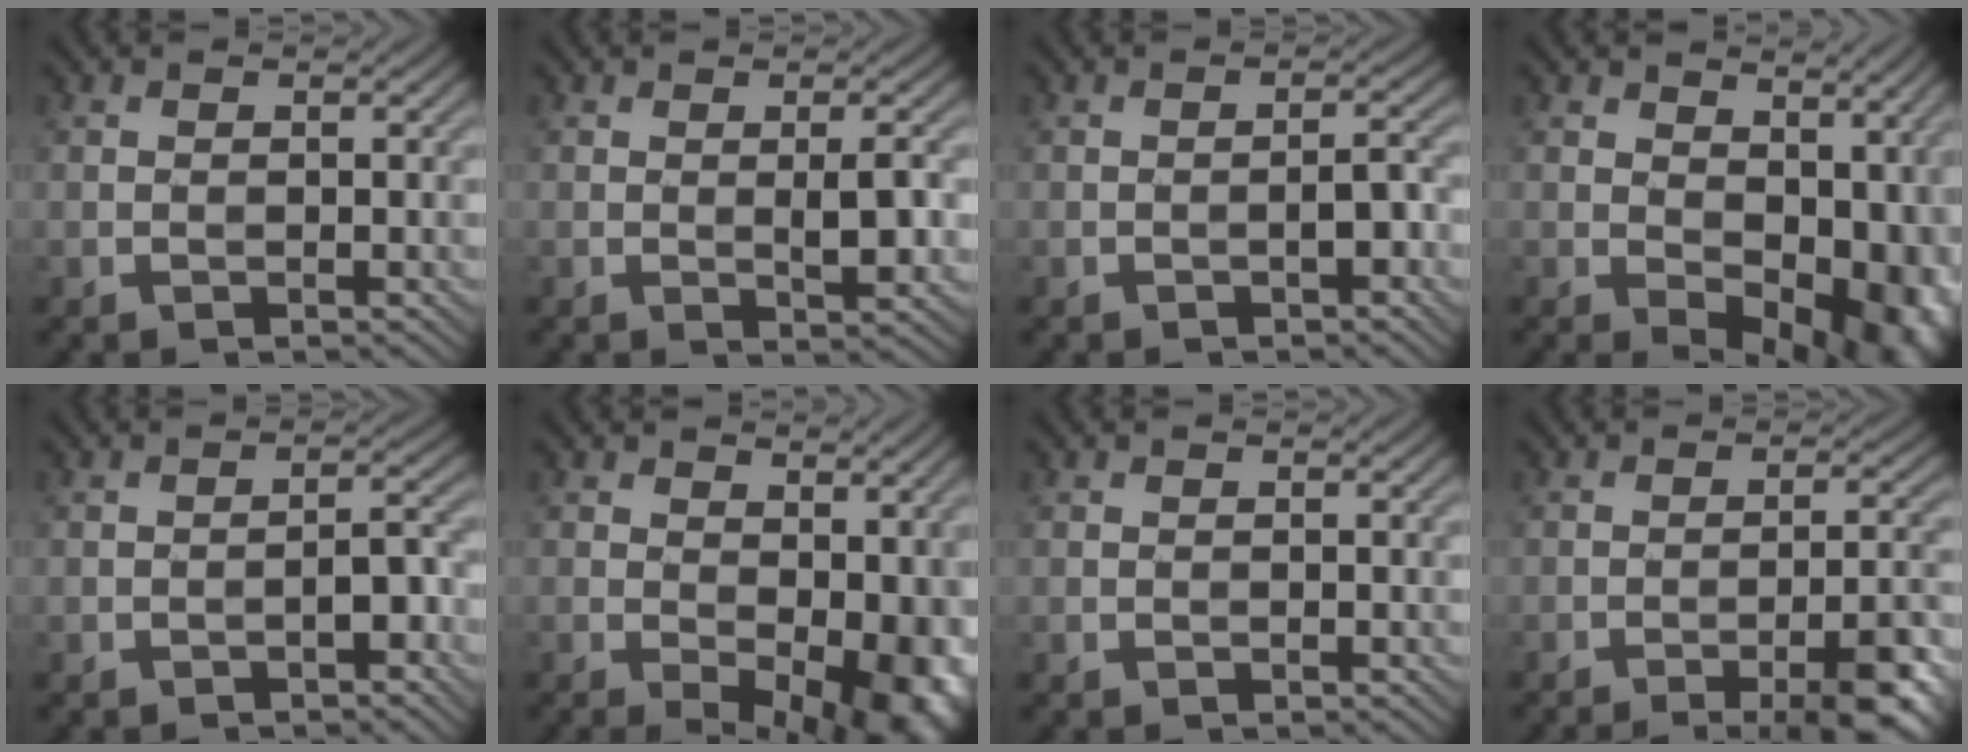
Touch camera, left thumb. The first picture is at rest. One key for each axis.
{"total": 2.9, "fx": -0.1, "fy": 0.7, "fz": 2.8, "tx": -0.050, "ty": -0.001, "tz": -0.001}
{"total": 2.0, "fx": -1.1, "fy": 0.6, "fz": 1.6, "tx": -0.022, "ty": 0.007, "tz": -0.022}
{"total": 13.8, "fx": 1.2, "fy": 8.4, "fz": 10.9, "tx": -0.122, "ty": -0.018, "tz": 0.049}
{"total": 2.3, "fx": -1.5, "fy": 0.7, "fz": 1.7, "tx": -0.022, "ty": 0.011, "tz": -0.025}
{"total": 12.8, "fx": -0.6, "fy": 7.1, "fz": 10.7, "tx": -0.125, "ty": -0.022, "tz": 0.025}
{"total": 0.0}
{"total": 7.8, "fx": -4.9, "fy": 1.2, "fz": 6.0, "tx": -0.086, "ty": 0.007, "tz": -0.069}